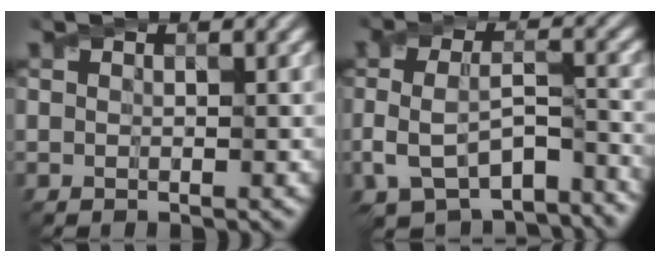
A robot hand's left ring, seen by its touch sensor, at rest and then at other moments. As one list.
[{"total": 7.7, "force": [-4.0, 3.9, 5.2], "torque": [-0.108, -0.021, -0.054]}]